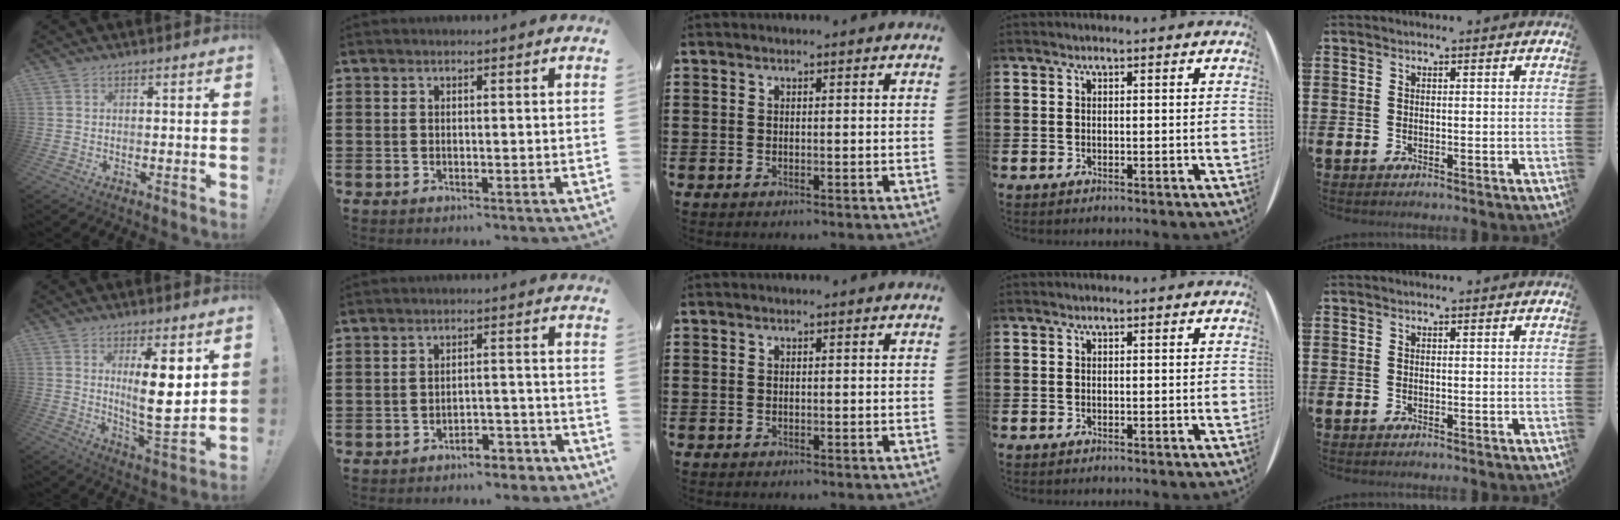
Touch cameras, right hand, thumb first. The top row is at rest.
{"thumb": {"total": 12.9, "force": [3.8, 3.3, 11.9], "torque": [-0.188, -0.028, 0.057]}, "index": {"total": 3.8, "force": [-3.7, 0.6, 0.9], "torque": [-0.017, 0.007, -0.075]}}